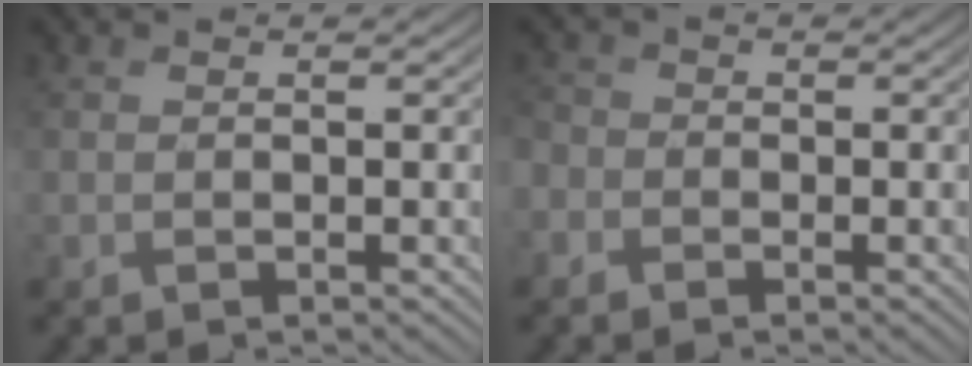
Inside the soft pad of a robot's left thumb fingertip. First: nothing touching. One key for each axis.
{"total": 2.5, "fx": -1.3, "fy": 2.0, "fz": 0.6, "tx": -0.023, "ty": -0.001, "tz": -0.039}